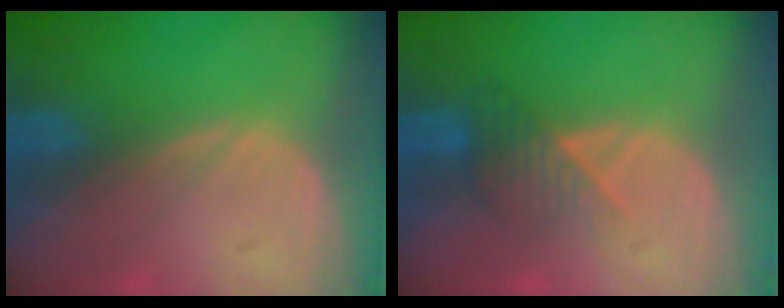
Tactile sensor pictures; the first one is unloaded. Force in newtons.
{"total": 3.6, "press": 3.4, "slide": 1.4}